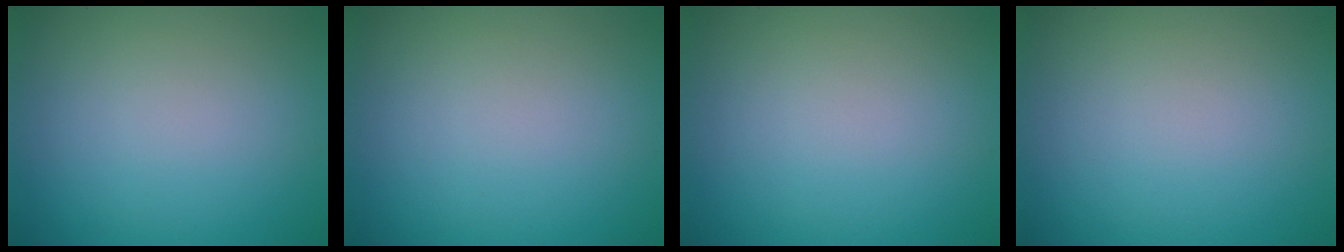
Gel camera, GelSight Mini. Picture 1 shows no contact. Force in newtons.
{"total": 0.0}
{"total": 0.0}
{"total": 0.0}